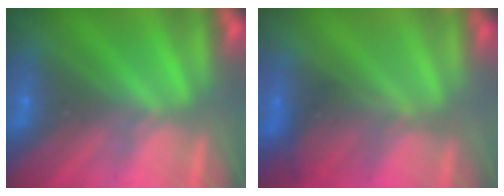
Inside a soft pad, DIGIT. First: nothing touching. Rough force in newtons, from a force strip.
{"total": 4.6}